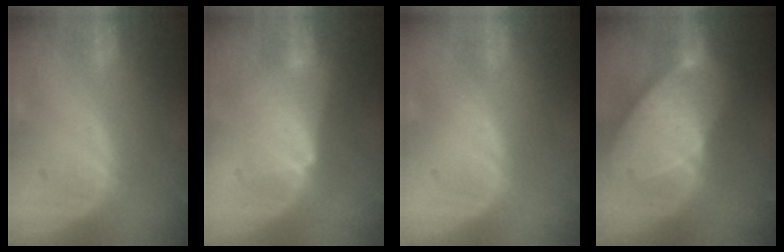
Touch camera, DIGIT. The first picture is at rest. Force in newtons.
{"total": 5.8, "press": 5.4, "slide": 2.1}
{"total": 0.0}
{"total": 10.4, "press": 9.1, "slide": 5.0}